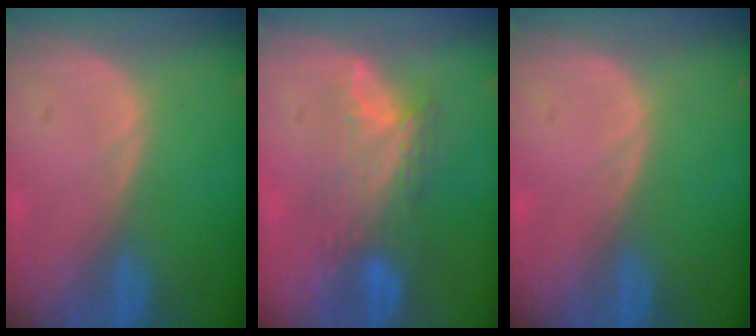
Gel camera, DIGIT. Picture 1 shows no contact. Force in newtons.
{"total": 7.6, "press": 7.3, "slide": 2.2}
{"total": 0.0}